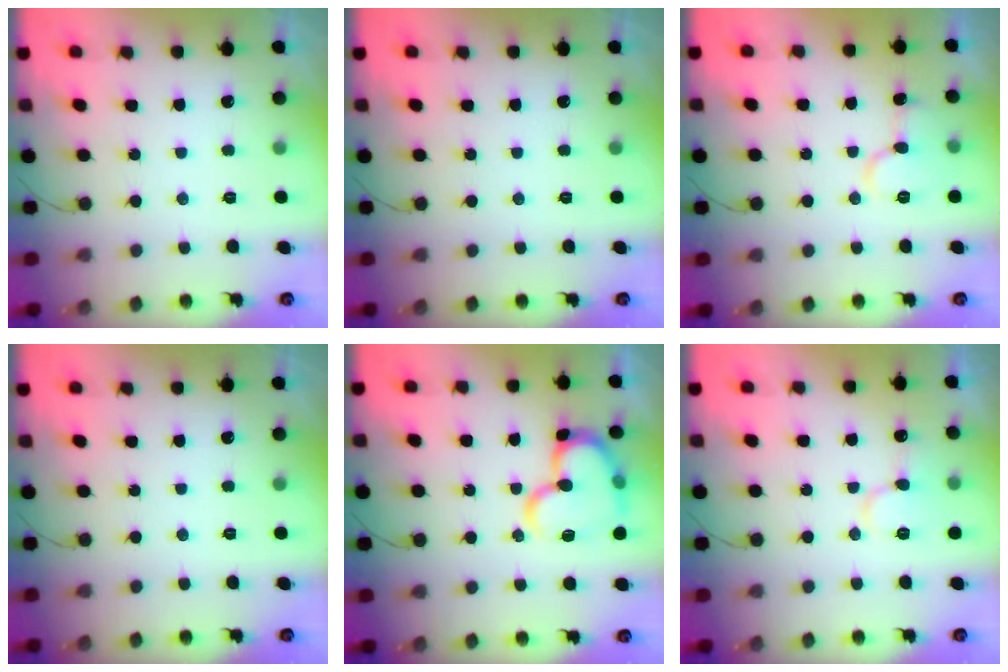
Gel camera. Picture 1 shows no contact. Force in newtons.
{"total": 0.0}
{"total": 9.5, "press": 9.5, "slide": 1.1}
{"total": 0.0}
{"total": 17.6, "press": 17.5, "slide": 2.1}
{"total": 9.2, "press": 9.1, "slide": 1.5}